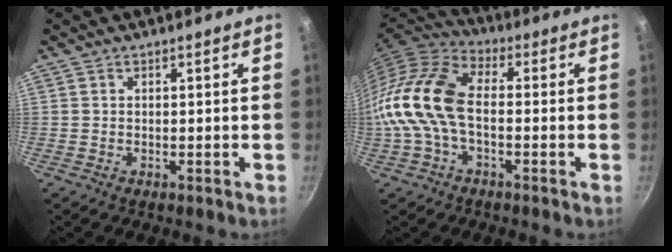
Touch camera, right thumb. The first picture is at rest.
{"total": 13.9, "force": [-1.8, 8.1, 11.1], "torque": [-0.215, 0.036, -0.052]}